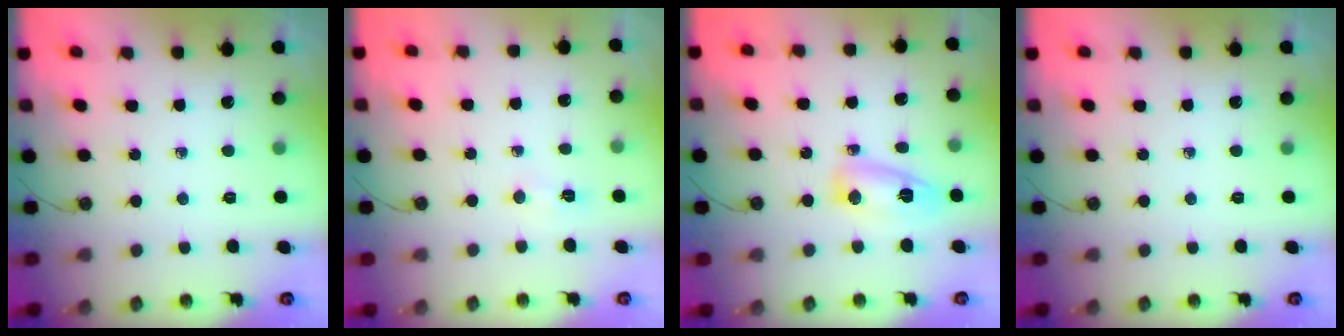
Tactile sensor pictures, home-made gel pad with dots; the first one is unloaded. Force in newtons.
{"total": 3.1, "press": 2.8, "slide": 1.3}
{"total": 8.3, "press": 8.3, "slide": 0.8}
{"total": 0.0}